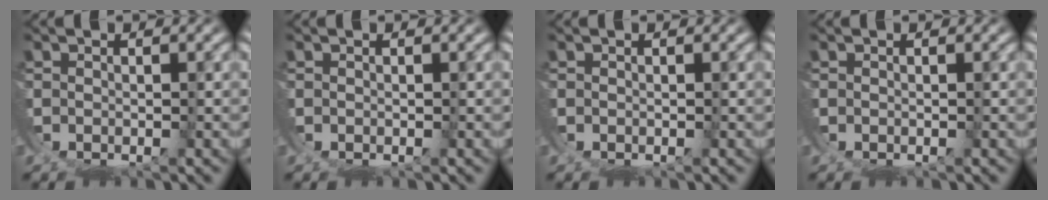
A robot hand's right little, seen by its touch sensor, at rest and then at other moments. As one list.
[{"total": 0.0}, {"total": 0.0}, {"total": 0.0}]